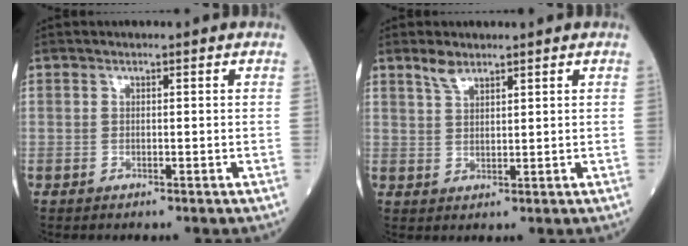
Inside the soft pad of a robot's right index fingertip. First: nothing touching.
{"total": 2.7, "force": [2.2, 0.9, 1.3], "torque": [-0.029, 0.003, 0.046]}